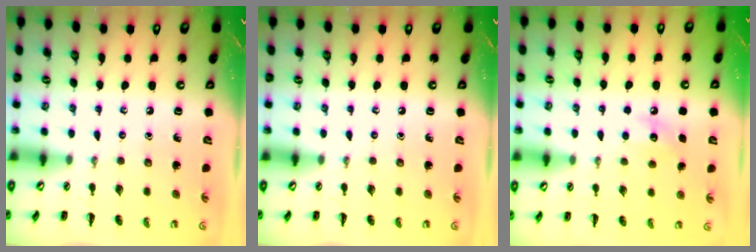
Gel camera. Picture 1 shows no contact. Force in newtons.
{"total": 0.0}
{"total": 8.0, "press": 7.7, "slide": 2.2}